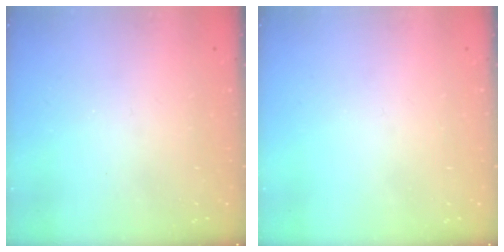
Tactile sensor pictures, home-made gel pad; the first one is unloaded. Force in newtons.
{"total": 0.0}